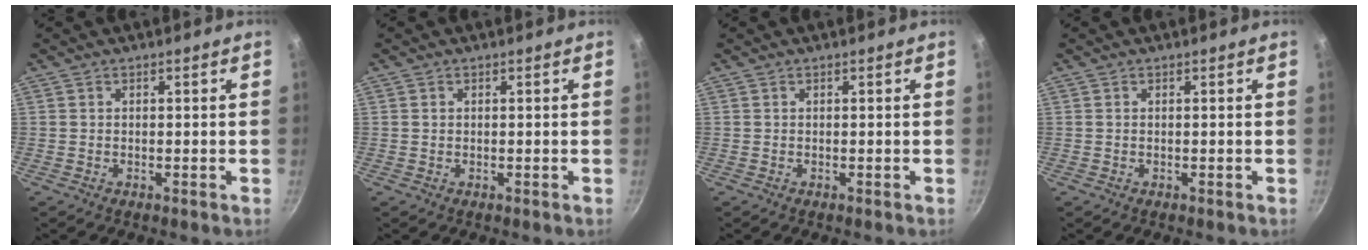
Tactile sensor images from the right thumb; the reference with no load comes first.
{"total": 0.6, "force": [0.2, 0.5, 0.2], "torque": [-0.003, 0.002, 0.003]}
{"total": 0.0}
{"total": 0.0}